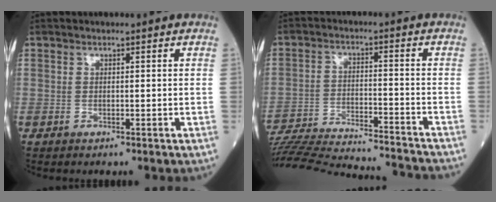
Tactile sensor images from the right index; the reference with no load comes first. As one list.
[{"total": 24.5, "force": [-23.1, 1.4, 8.0], "torque": [-0.145, -0.038, -0.331]}]